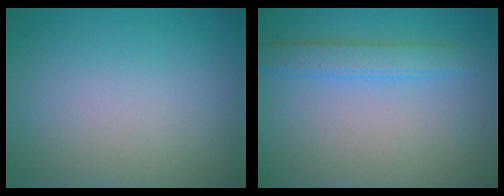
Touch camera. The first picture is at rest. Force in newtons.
{"total": 2.7, "press": 2.7, "slide": 0.1}